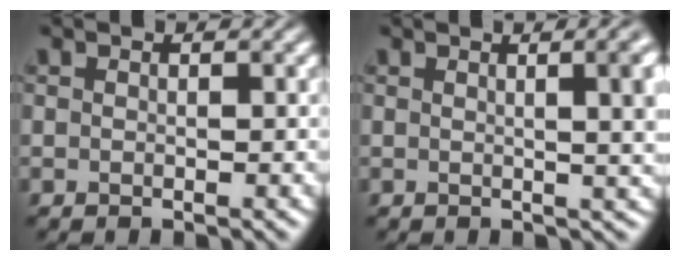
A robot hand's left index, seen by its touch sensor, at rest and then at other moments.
{"total": 7.6, "force": [1.9, 3.3, 6.6], "torque": [-0.020, 0.031, 0.014]}